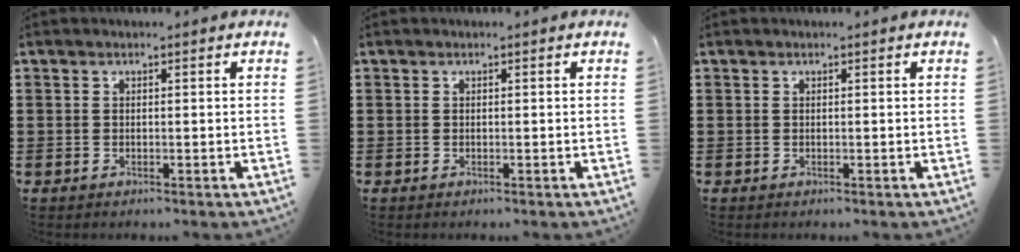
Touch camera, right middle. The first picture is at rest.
{"total": 0.0}
{"total": 0.0}